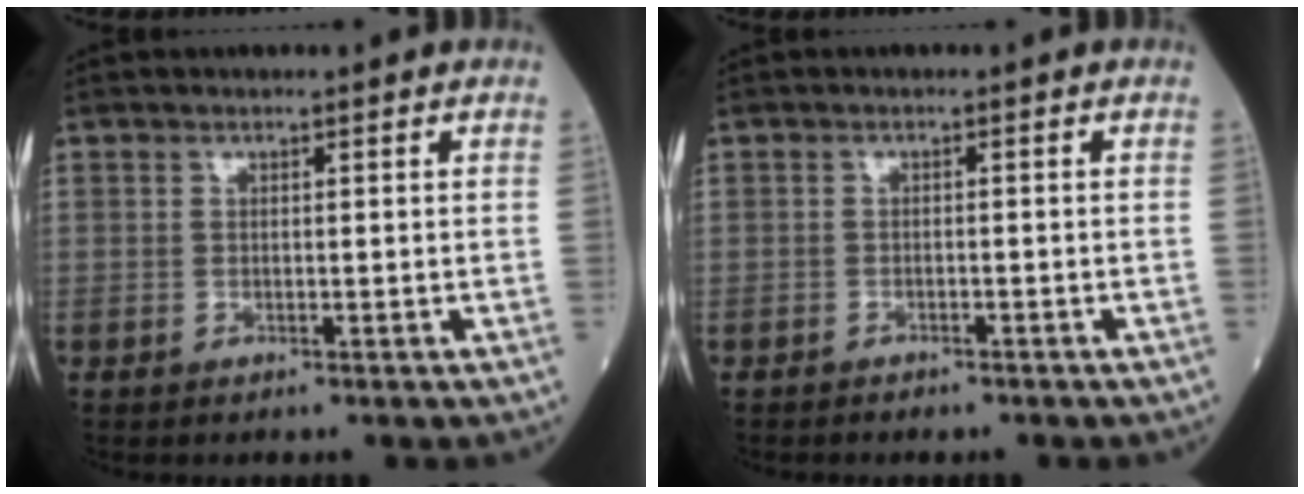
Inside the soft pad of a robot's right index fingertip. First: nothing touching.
{"total": 2.1, "force": [-1.8, 0.7, 0.7], "torque": [-0.015, -0.001, -0.020]}